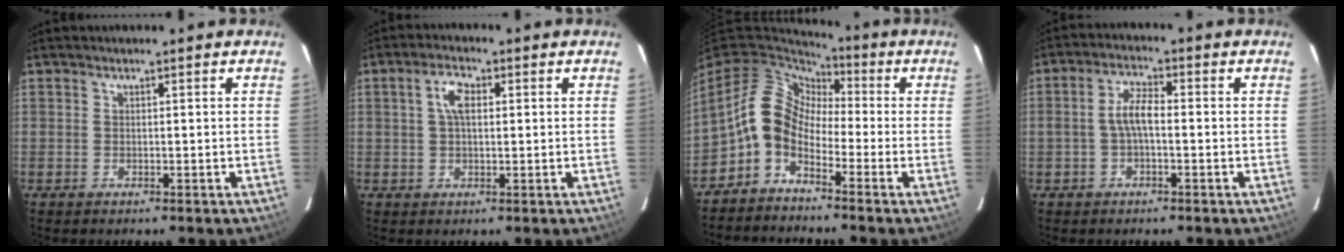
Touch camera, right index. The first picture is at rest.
{"total": 4.2, "force": [0.9, 2.1, 3.5], "torque": [-0.069, 0.012, 0.018]}
{"total": 9.1, "force": [-2.8, 6.5, 5.7], "torque": [-0.113, 0.020, -0.072]}
{"total": 4.2, "force": [-0.8, 1.5, 3.8], "torque": [-0.077, 0.016, -0.016]}